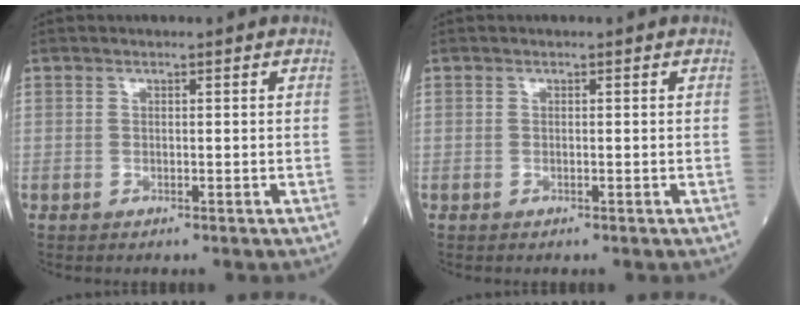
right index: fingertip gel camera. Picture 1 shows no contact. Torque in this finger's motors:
{"motor_torque": [0.20, 0.14, 0.03, -0.01]}